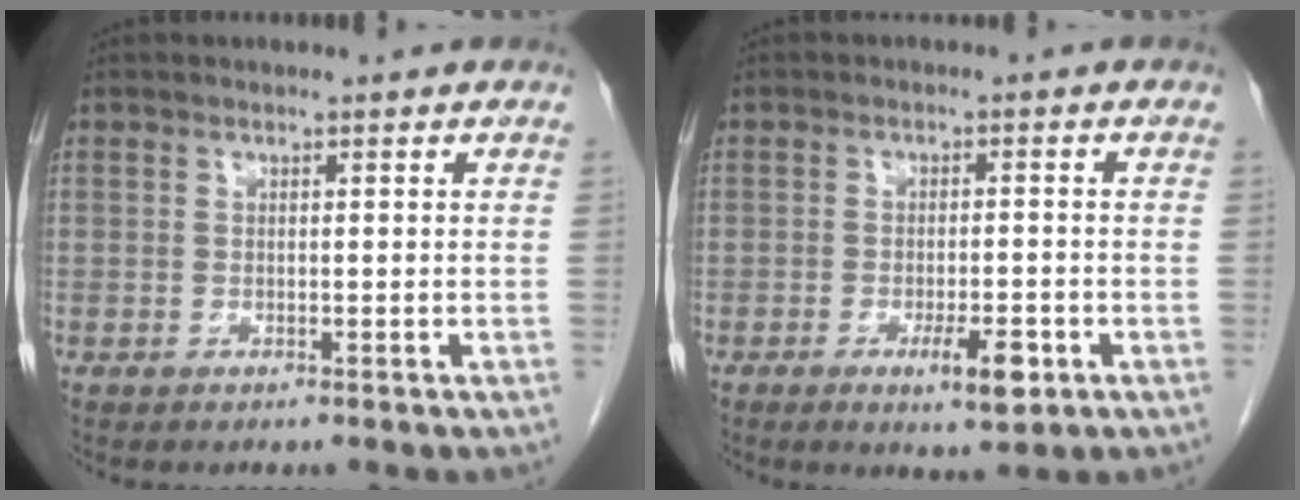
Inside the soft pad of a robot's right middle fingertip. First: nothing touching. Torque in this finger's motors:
{"motor_torque": [1.34, -0.80, 0.54, 0.13]}